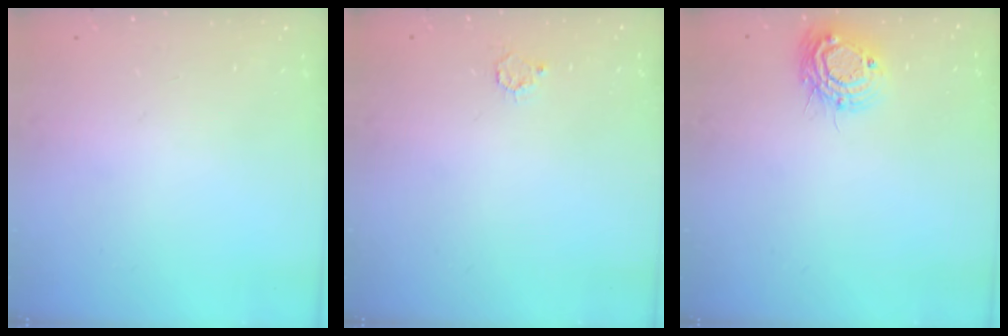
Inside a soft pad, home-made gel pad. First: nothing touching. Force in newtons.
{"total": 3.5, "press": 3.5, "slide": 0.3}
{"total": 9.4, "press": 9.4, "slide": 0.7}